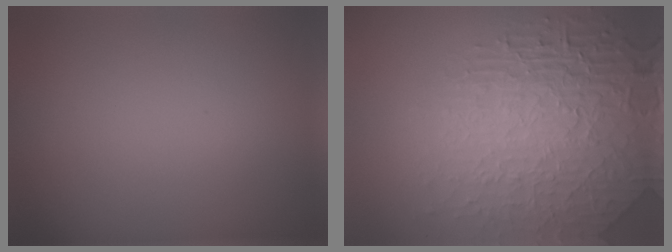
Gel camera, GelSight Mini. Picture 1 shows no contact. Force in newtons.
{"total": 8.7, "press": 6.0, "slide": 6.3}